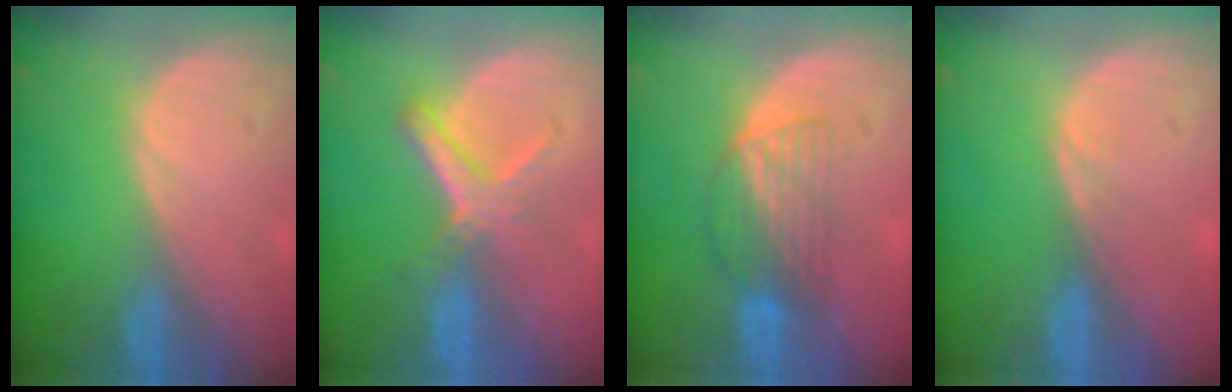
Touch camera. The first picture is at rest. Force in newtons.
{"total": 5.7, "press": 5.1, "slide": 2.6}
{"total": 6.5, "press": 5.5, "slide": 3.5}
{"total": 0.7, "press": 0.7, "slide": 0.1}